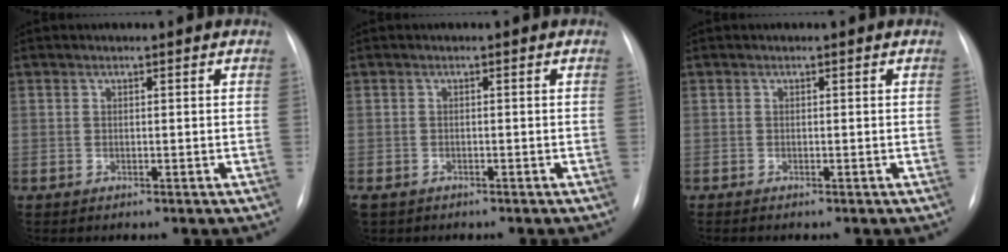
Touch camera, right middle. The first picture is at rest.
{"total": 2.8, "force": [-2.2, 1.5, 0.9], "torque": [-0.017, -0.003, -0.030]}
{"total": 0.0}